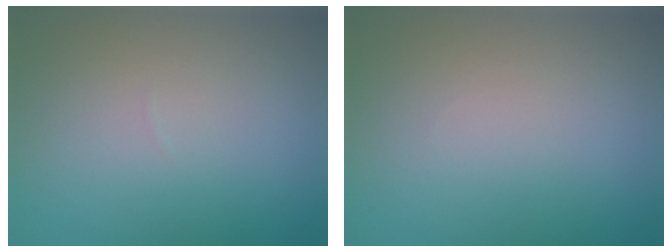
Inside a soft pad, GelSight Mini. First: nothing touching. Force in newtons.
{"total": 0.0}